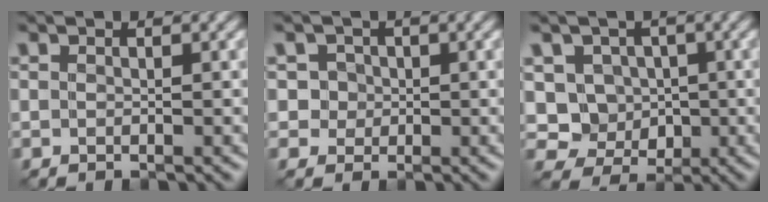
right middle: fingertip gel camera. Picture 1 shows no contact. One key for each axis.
{"total": 2.3, "fx": 0.5, "fy": 2.2, "fz": 0.7, "tx": -0.001, "ty": 0.006, "tz": 0.014}
{"total": 4.8, "fx": 0.6, "fy": 4.4, "fz": 1.8, "tx": -0.028, "ty": -0.003, "tz": 0.000}